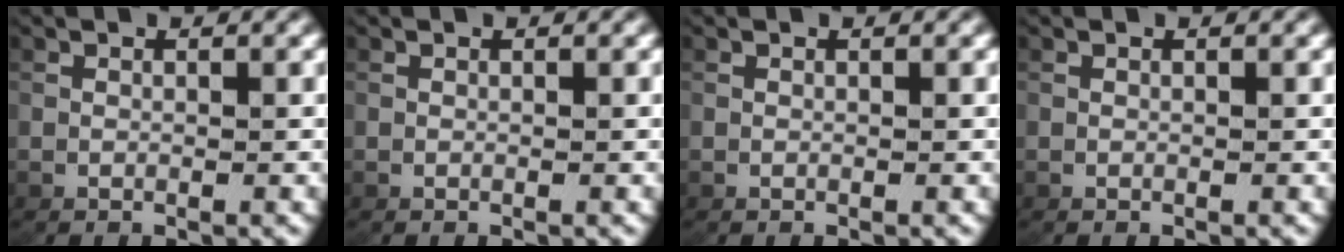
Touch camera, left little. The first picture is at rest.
{"total": 0.0}
{"total": 0.0}
{"total": 0.0}